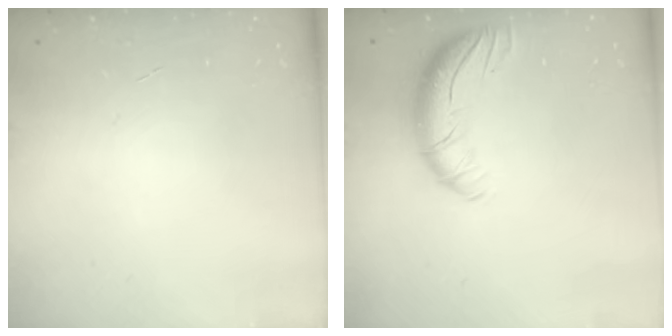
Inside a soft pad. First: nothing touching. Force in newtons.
{"total": 11.5, "press": 11.2, "slide": 2.6}